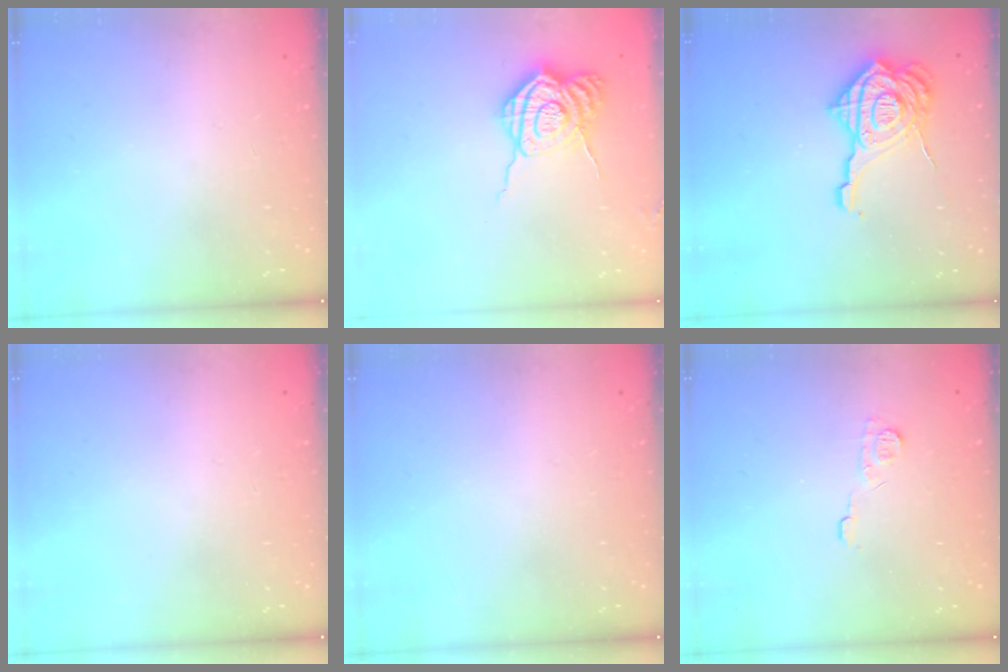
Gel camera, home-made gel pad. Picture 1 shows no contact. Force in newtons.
{"total": 10.8, "press": 10.8, "slide": 0.9}
{"total": 18.9, "press": 18.8, "slide": 1.9}
{"total": 0.0}
{"total": 0.0}
{"total": 5.8, "press": 5.8, "slide": 0.6}